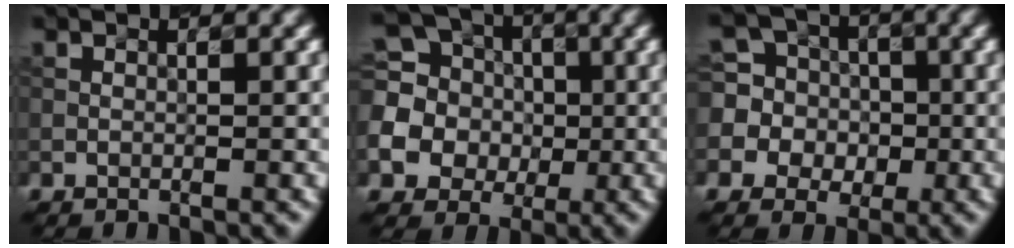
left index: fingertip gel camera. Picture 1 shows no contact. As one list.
[{"total": 10.8, "force": [0.5, 9.9, 4.2], "torque": [-0.151, 0.026, -0.015]}, {"total": 7.1, "force": [0.5, 6.9, 1.9], "torque": [-0.059, 0.041, -0.014]}]